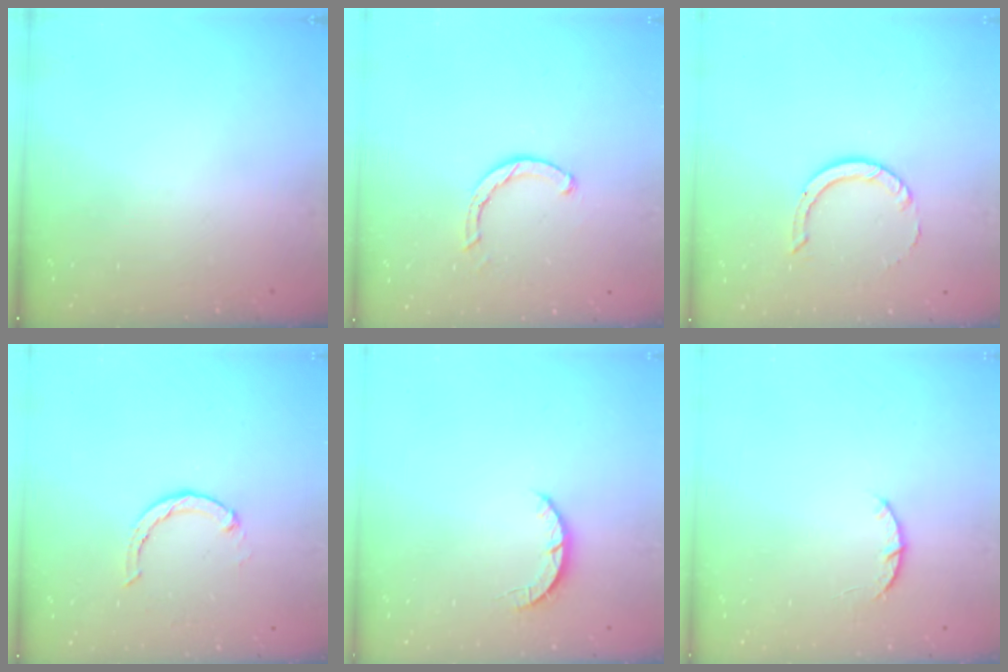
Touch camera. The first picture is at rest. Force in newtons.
{"total": 2.4, "press": 2.4, "slide": 0.1}
{"total": 5.3, "press": 5.3, "slide": 0.1}
{"total": 3.0, "press": 3.0, "slide": 0.4}
{"total": 2.5, "press": 2.4, "slide": 0.4}
{"total": 3.0, "press": 2.9, "slide": 0.5}